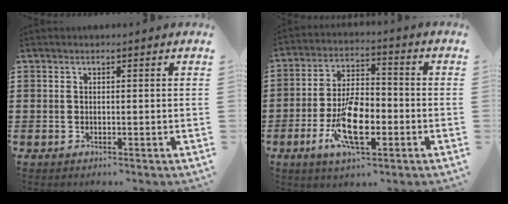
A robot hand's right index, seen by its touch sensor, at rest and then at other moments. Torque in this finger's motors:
{"motor_torque": [1.41, 0.73, 1.05, 0.21]}